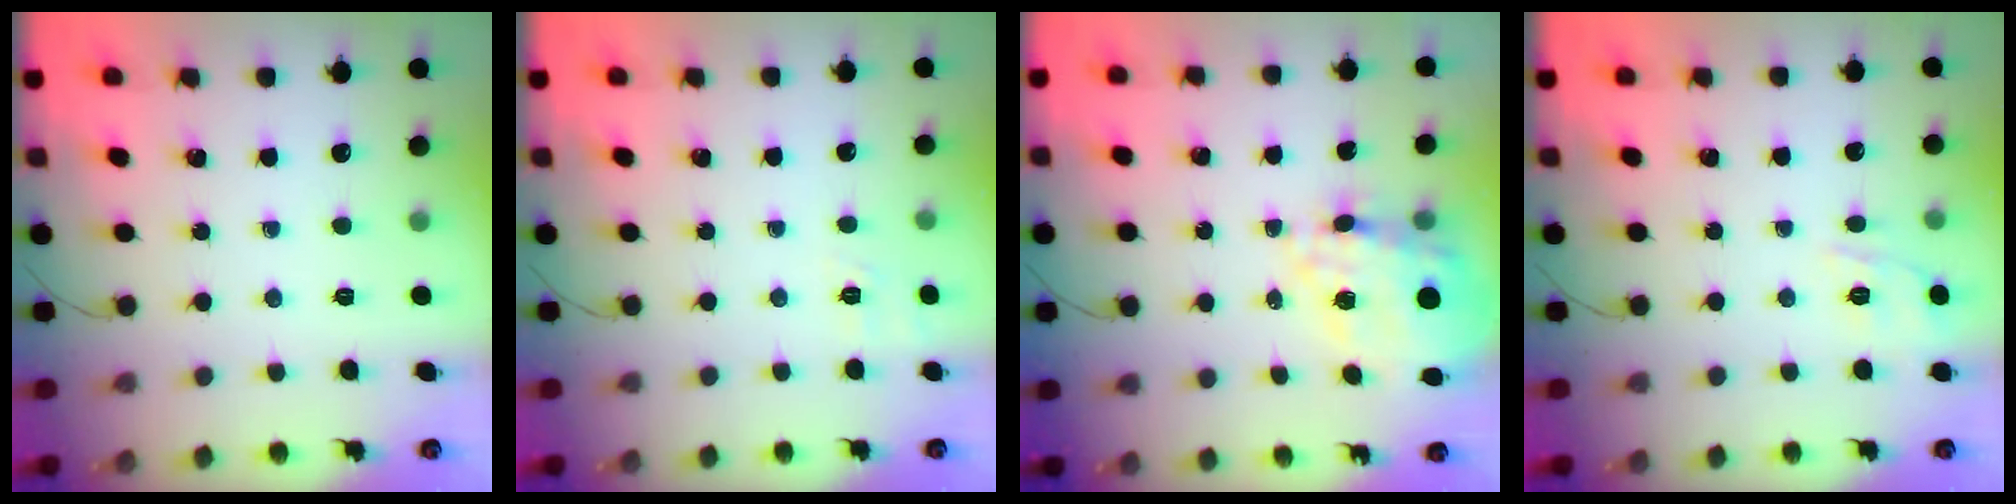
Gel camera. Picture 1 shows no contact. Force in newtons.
{"total": 1.8, "press": 0.4, "slide": 1.7}
{"total": 18.7, "press": 18.3, "slide": 4.2}
{"total": 8.4, "press": 8.3, "slide": 1.5}